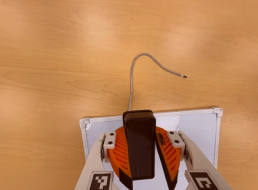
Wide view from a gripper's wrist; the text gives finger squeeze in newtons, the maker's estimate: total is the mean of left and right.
{"total": 9.2, "left": 9.2, "right": 9.1}